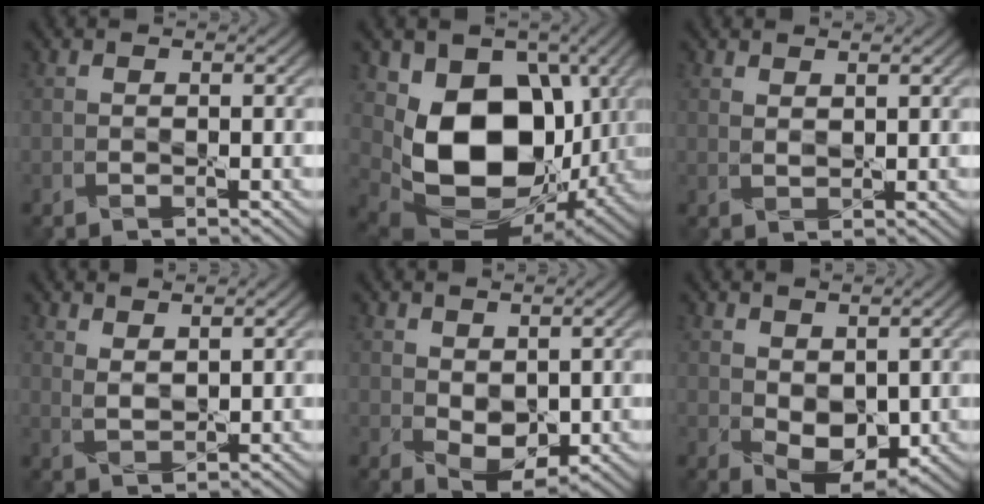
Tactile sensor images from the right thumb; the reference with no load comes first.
{"total": 15.3, "force": [0.9, 11.0, 10.6], "torque": [-0.193, -0.038, 0.030]}
{"total": 1.2, "force": [1.0, 0.3, 0.6], "torque": [-0.018, -0.004, 0.023]}
{"total": 2.4, "force": [1.9, 0.7, 1.3], "torque": [-0.028, -0.008, 0.044]}
{"total": 4.0, "force": [0.7, 2.6, 3.0], "torque": [-0.065, -0.011, 0.019]}
{"total": 5.5, "force": [0.7, 3.6, 4.1], "torque": [-0.083, -0.015, 0.019]}